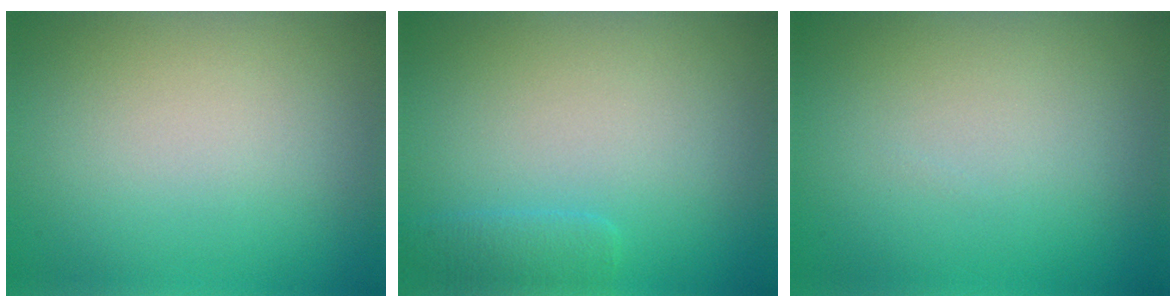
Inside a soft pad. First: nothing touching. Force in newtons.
{"total": 1.4, "press": 1.4, "slide": 0.2}
{"total": 0.0}